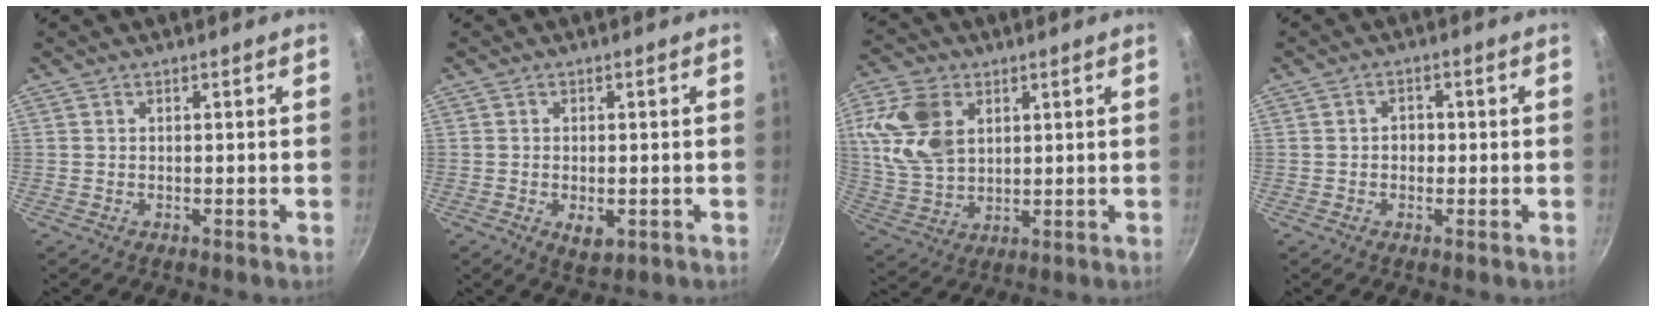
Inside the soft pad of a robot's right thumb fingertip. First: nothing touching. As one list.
[{"total": 3.5, "force": [-0.9, 1.9, 2.8], "torque": [-0.038, -0.005, -0.007]}, {"total": 12.8, "force": [4.0, 8.9, 8.3], "torque": [-0.148, -0.011, 0.086]}, {"total": 2.4, "force": [-0.2, 2.0, 1.3], "torque": [-0.008, 0.005, -0.006]}]